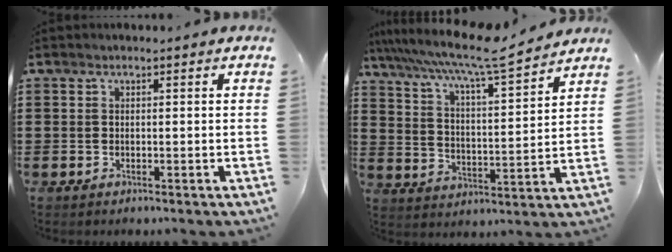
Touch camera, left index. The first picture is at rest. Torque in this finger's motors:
{"motor_torque": [2.14, 0.00, 0.57, 0.21]}